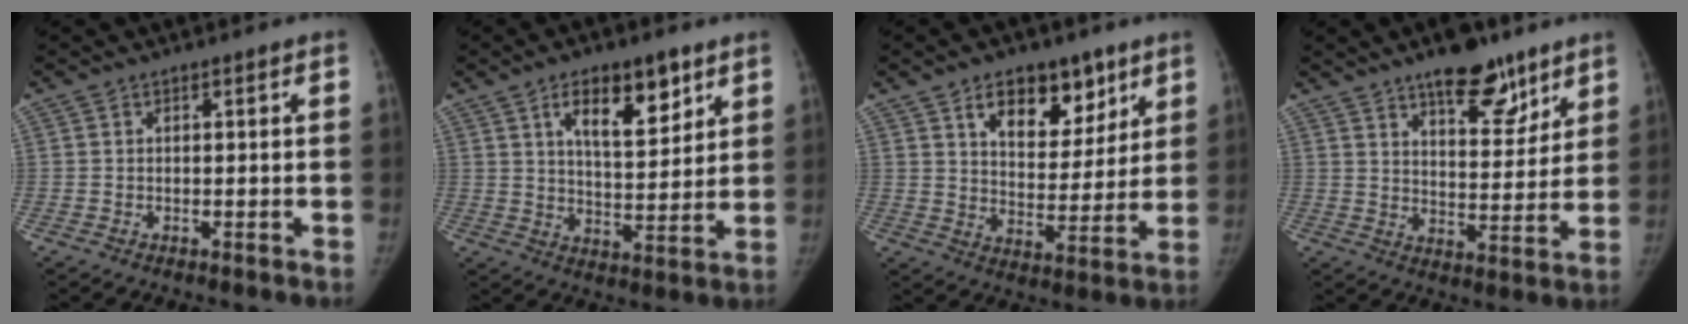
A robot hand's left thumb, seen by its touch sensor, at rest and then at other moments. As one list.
[{"total": 12.2, "force": [6.4, 5.3, 8.9], "torque": [-0.111, -0.035, 0.107]}, {"total": 13.3, "force": [7.6, 7.8, 7.7], "torque": [-0.070, -0.042, 0.123]}, {"total": 13.3, "force": [9.0, 5.5, 8.1], "torque": [-0.075, -0.054, 0.136]}]